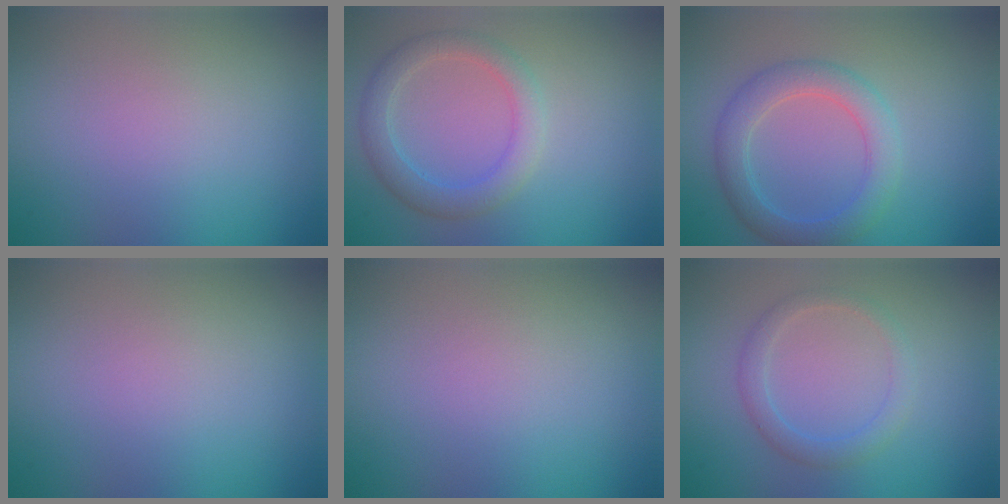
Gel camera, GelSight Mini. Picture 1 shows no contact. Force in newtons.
{"total": 3.3, "press": 3.3, "slide": 0.2}
{"total": 3.8, "press": 3.8, "slide": 0.2}
{"total": 0.0}
{"total": 0.0}
{"total": 2.1, "press": 2.1, "slide": 0.1}